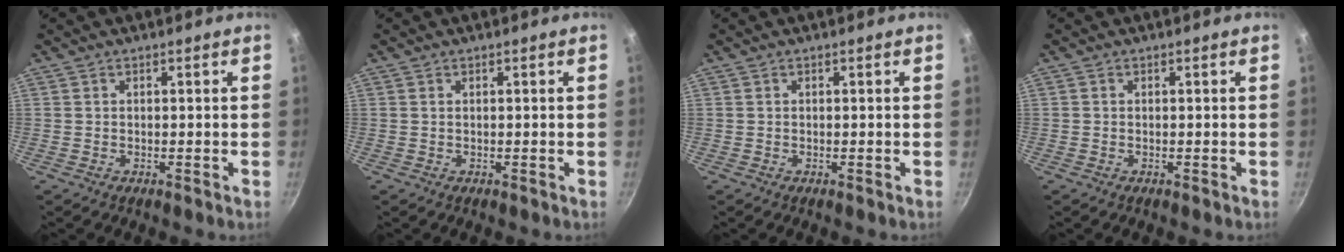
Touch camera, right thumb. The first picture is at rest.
{"total": 0.0}
{"total": 0.0}
{"total": 0.0}